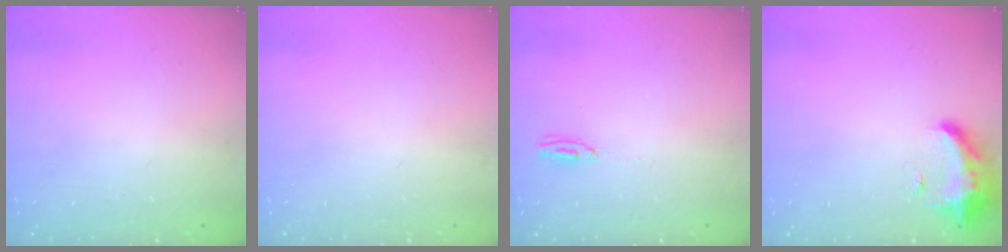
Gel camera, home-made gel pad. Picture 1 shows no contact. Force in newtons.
{"total": 0.0}
{"total": 3.4, "press": 3.0, "slide": 1.7}
{"total": 12.6, "press": 10.6, "slide": 6.9}